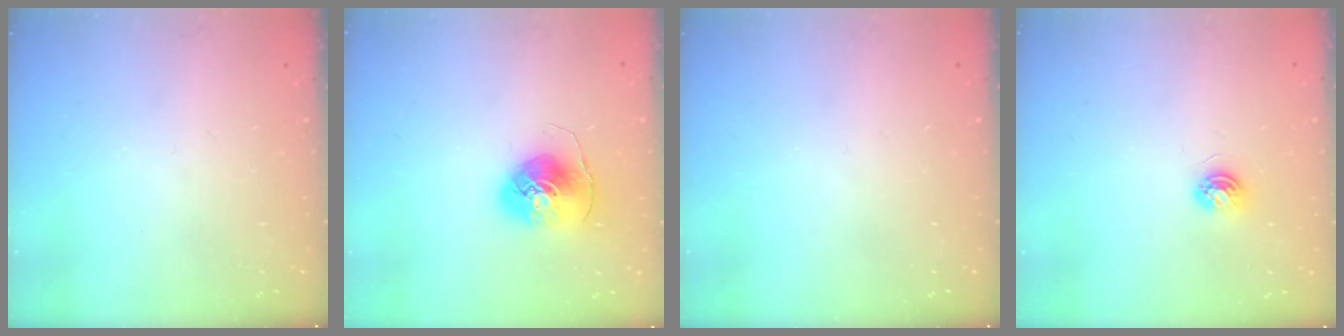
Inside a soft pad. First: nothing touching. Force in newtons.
{"total": 8.8, "press": 8.7, "slide": 0.8}
{"total": 0.0}
{"total": 4.9, "press": 4.8, "slide": 0.6}